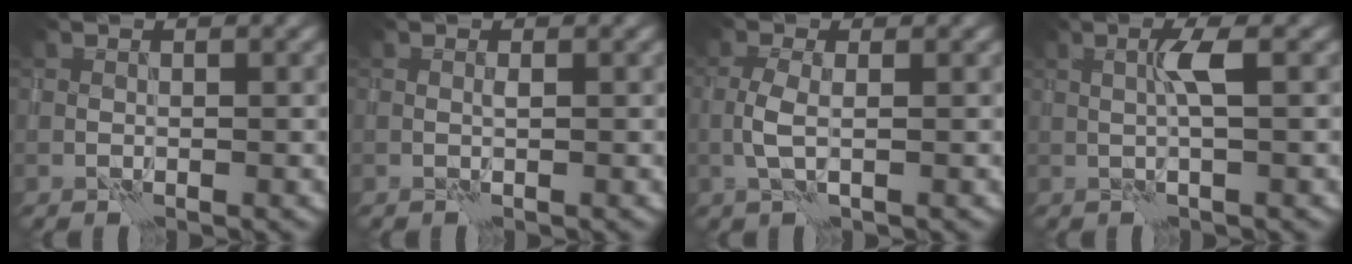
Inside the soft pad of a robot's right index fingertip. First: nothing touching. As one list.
[{"total": 0.0}, {"total": 1.9, "force": [-0.2, 0.7, 1.8], "torque": [-0.040, 0.002, -0.007]}, {"total": 2.0, "force": [0.5, 0.0, 1.9], "torque": [-0.036, 0.004, 0.009]}]